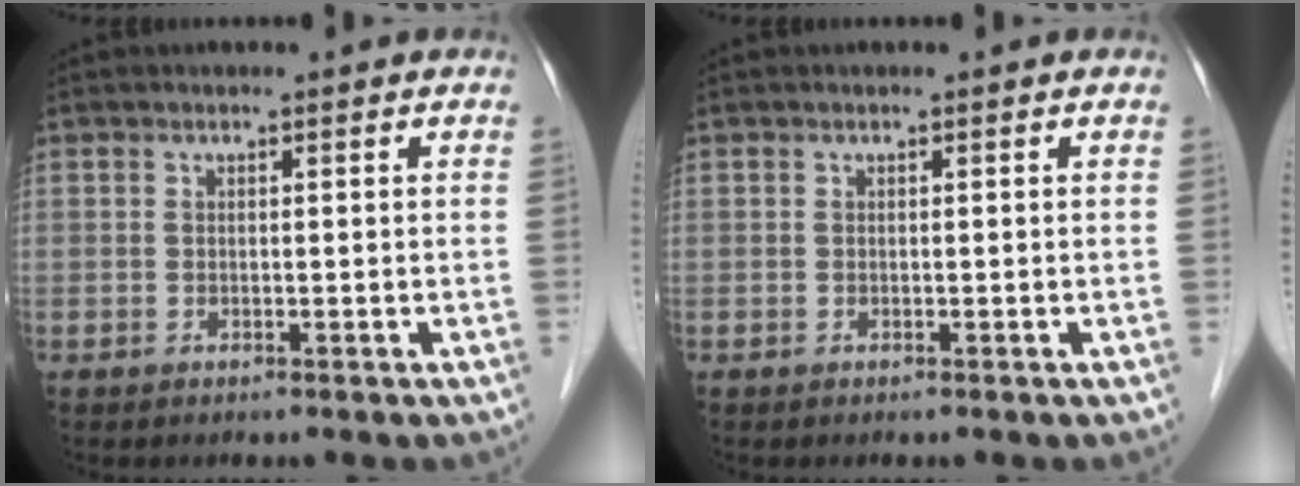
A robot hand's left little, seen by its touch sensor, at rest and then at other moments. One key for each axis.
{"total": 0.0}